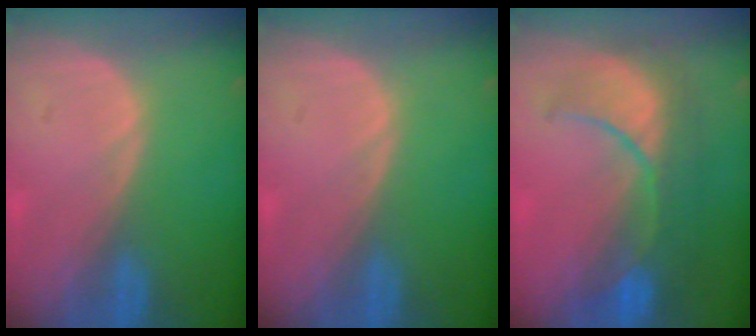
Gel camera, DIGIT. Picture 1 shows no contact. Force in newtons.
{"total": 0.0}
{"total": 10.0, "press": 9.1, "slide": 4.2}